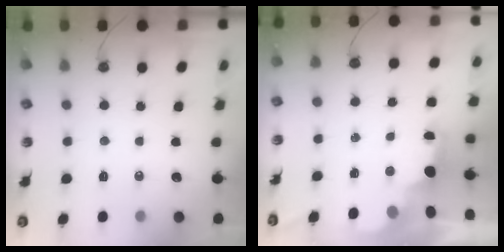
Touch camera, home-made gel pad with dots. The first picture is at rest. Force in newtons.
{"total": 2.5, "press": 2.4, "slide": 0.8}